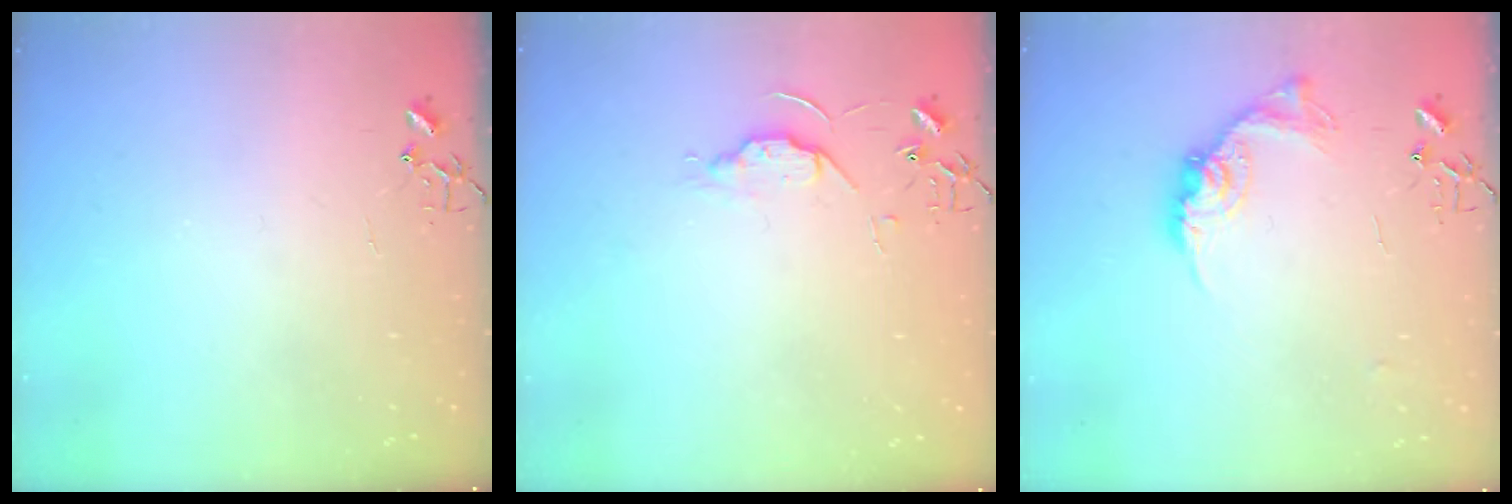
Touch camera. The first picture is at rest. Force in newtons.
{"total": 5.7, "press": 5.6, "slide": 0.8}
{"total": 12.6, "press": 12.6, "slide": 0.5}